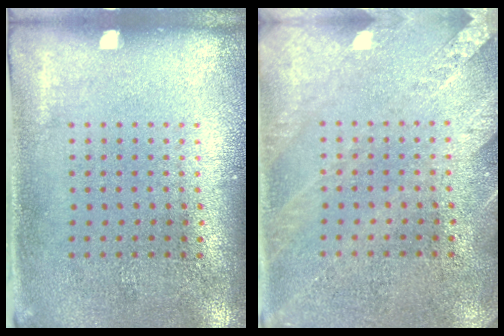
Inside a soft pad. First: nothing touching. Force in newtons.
{"total": 2.6, "press": 2.6, "slide": 0.2}